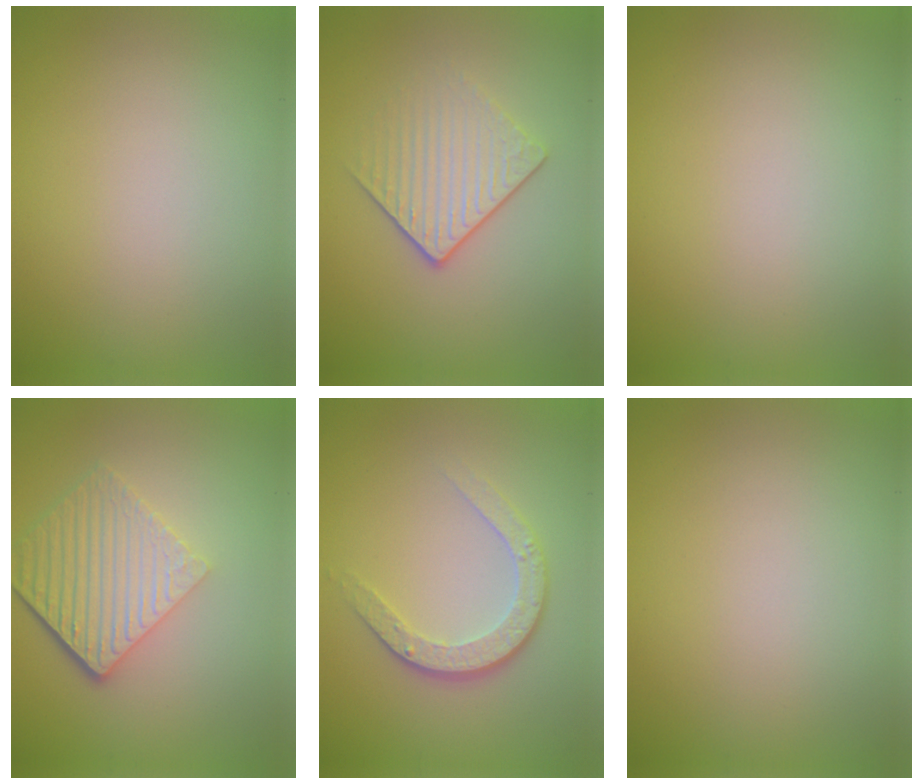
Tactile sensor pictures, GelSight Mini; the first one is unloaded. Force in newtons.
{"total": 3.7, "press": 2.8, "slide": 2.4}
{"total": 0.0}
{"total": 6.1, "press": 4.3, "slide": 4.4}
{"total": 3.4, "press": 2.6, "slide": 2.2}
{"total": 0.0}